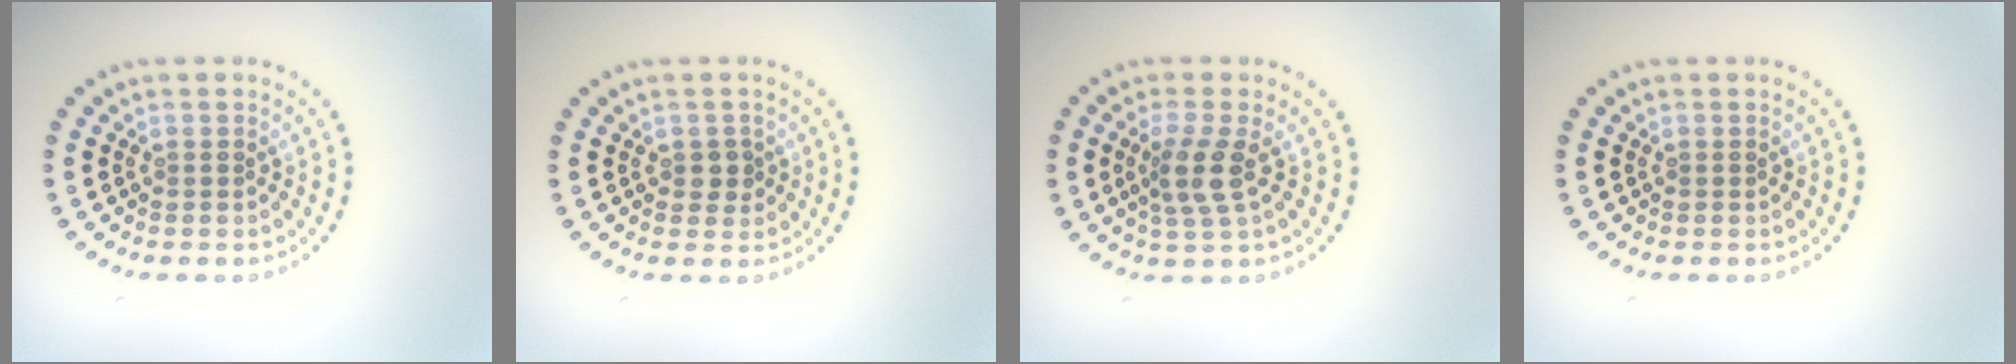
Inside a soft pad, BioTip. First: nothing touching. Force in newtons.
{"total": 1.4, "press": 1.4, "slide": 0.3}
{"total": 2.9, "press": 2.3, "slide": 1.8}
{"total": 0.0}